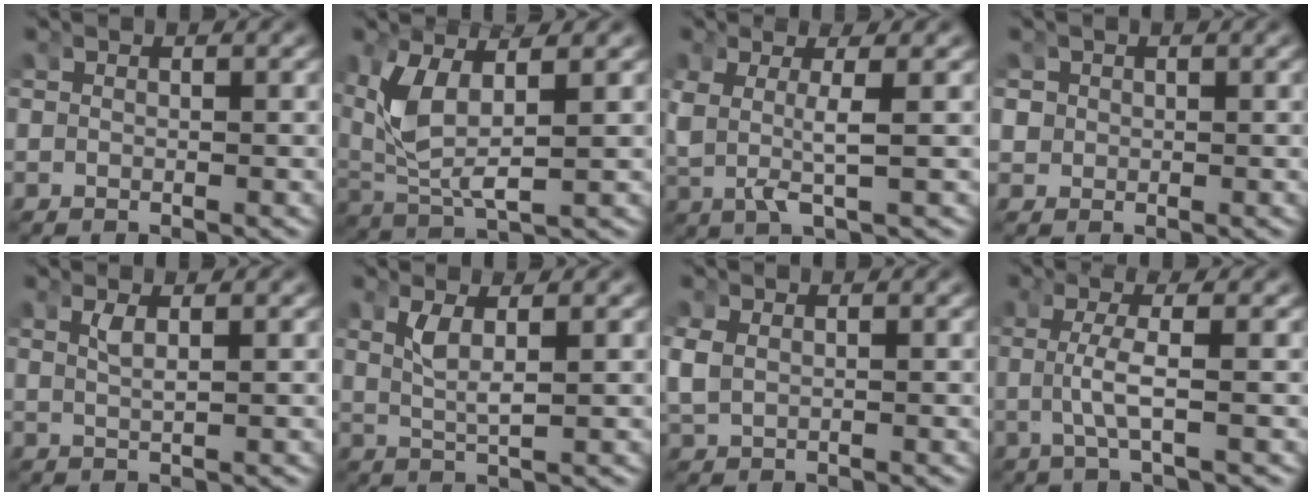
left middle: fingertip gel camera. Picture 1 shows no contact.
{"total": 5.1, "force": [1.0, 2.5, 4.4], "torque": [-0.124, -0.011, 0.033]}
{"total": 4.2, "force": [0.6, 1.5, 3.9], "torque": [-0.098, -0.016, 0.023]}
{"total": 2.3, "force": [0.4, 2.1, 0.7], "torque": [-0.028, -0.002, 0.010]}
{"total": 1.3, "force": [0.5, -0.3, 1.2], "torque": [-0.030, -0.006, 0.018]}
{"total": 2.3, "force": [0.7, 0.3, 2.2], "torque": [-0.052, -0.007, 0.021]}
{"total": 2.3, "force": [0.4, 1.9, 1.3], "torque": [-0.043, -0.007, 0.020]}
{"total": 2.9, "force": [-0.2, -0.4, 2.9], "torque": [-0.069, -0.005, 0.002]}